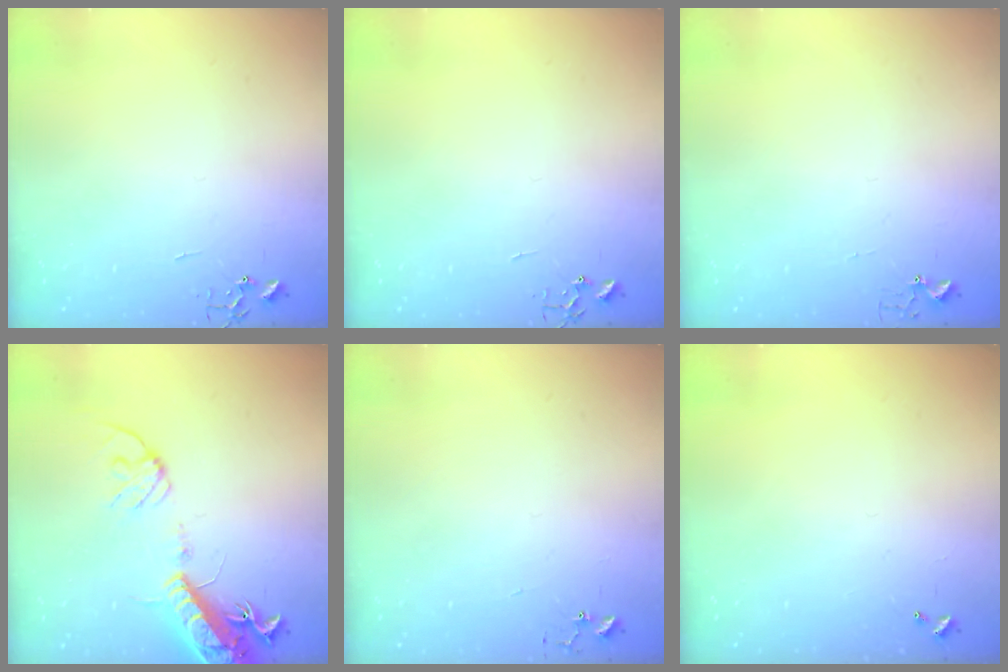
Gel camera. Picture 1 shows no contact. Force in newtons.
{"total": 0.0}
{"total": 2.7, "press": 2.7, "slide": 0.3}
{"total": 16.1, "press": 15.7, "slide": 3.6}
{"total": 3.1, "press": 3.1, "slide": 0.3}
{"total": 0.0}